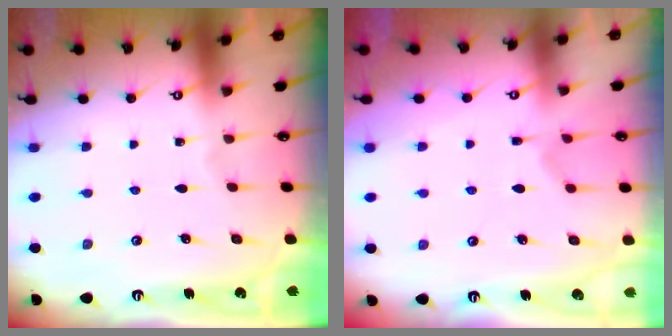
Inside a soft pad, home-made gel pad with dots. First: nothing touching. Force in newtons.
{"total": 2.3, "press": 1.9, "slide": 1.3}